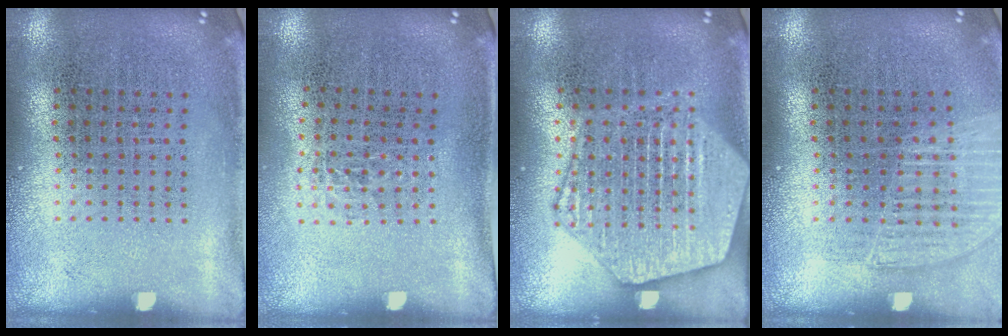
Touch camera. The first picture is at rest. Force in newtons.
{"total": 0.6, "press": 0.5, "slide": 0.5}
{"total": 3.3, "press": 3.3, "slide": 0.3}
{"total": 1.1, "press": 1.1, "slide": 0.3}